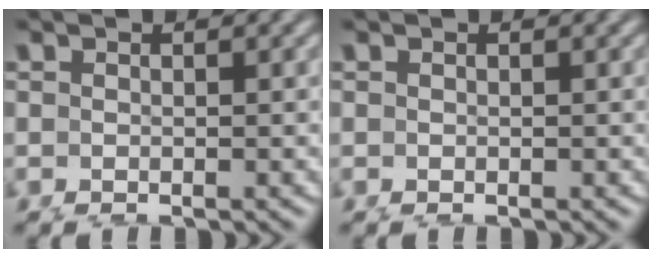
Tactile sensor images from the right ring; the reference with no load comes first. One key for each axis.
{"total": 0.0}